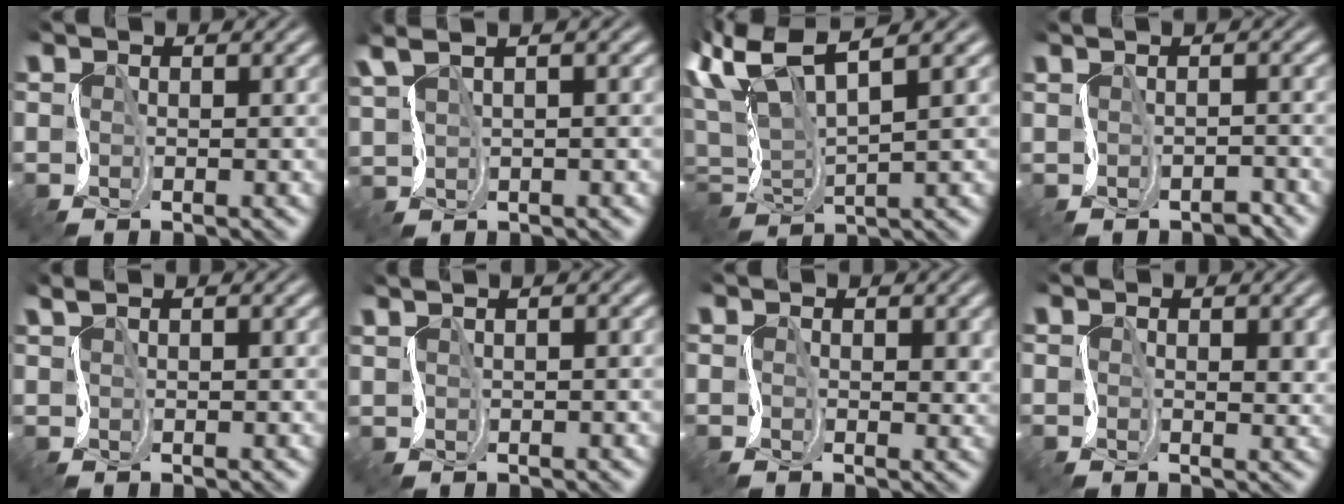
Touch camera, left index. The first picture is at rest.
{"total": 4.2, "force": [2.4, 1.4, 3.1], "torque": [-0.094, 0.017, 0.045]}
{"total": 6.4, "force": [2.1, 2.0, 5.7], "torque": [-0.130, 0.016, 0.033]}
{"total": 1.5, "force": [-0.8, 0.7, 1.0], "torque": [-0.013, -0.005, -0.014]}
{"total": 1.2, "force": [0.9, 0.2, 0.8], "torque": [-0.024, 0.005, 0.019]}
{"total": 1.7, "force": [1.2, 0.3, 1.1], "torque": [-0.027, 0.009, 0.015]}
{"total": 2.5, "force": [0.9, 1.7, 1.5], "torque": [-0.034, -0.002, 0.012]}
{"total": 2.2, "force": [0.7, 1.3, 1.7], "torque": [-0.034, -0.003, 0.010]}